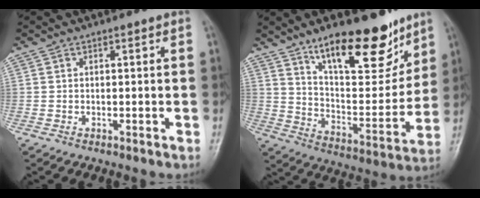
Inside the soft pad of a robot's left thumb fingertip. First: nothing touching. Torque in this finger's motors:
{"motor_torque": [0.76, 0.69, 1.43, -1.34, 0.41]}